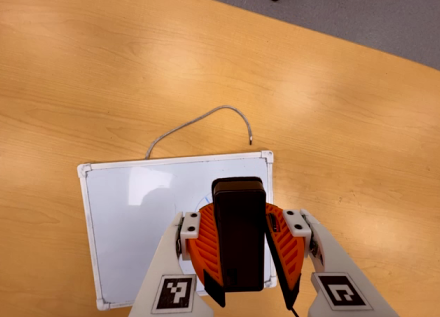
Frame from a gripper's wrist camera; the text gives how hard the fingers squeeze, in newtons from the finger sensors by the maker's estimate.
{"total": 11.3, "left": 10.4, "right": 12.2}